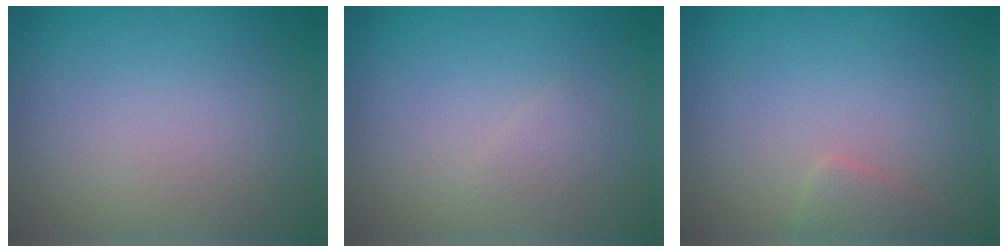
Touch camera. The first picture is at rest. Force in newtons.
{"total": 0.8, "press": 0.8, "slide": 0.1}
{"total": 1.3, "press": 1.3, "slide": 0.1}